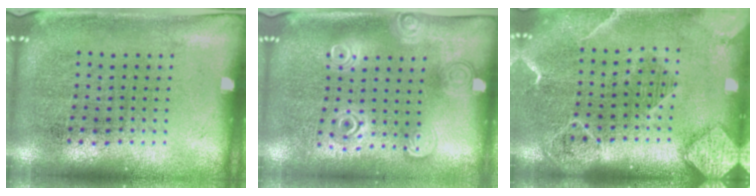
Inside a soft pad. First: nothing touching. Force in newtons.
{"total": 1.5, "press": 1.4, "slide": 0.7}
{"total": 2.0, "press": 1.8, "slide": 0.8}